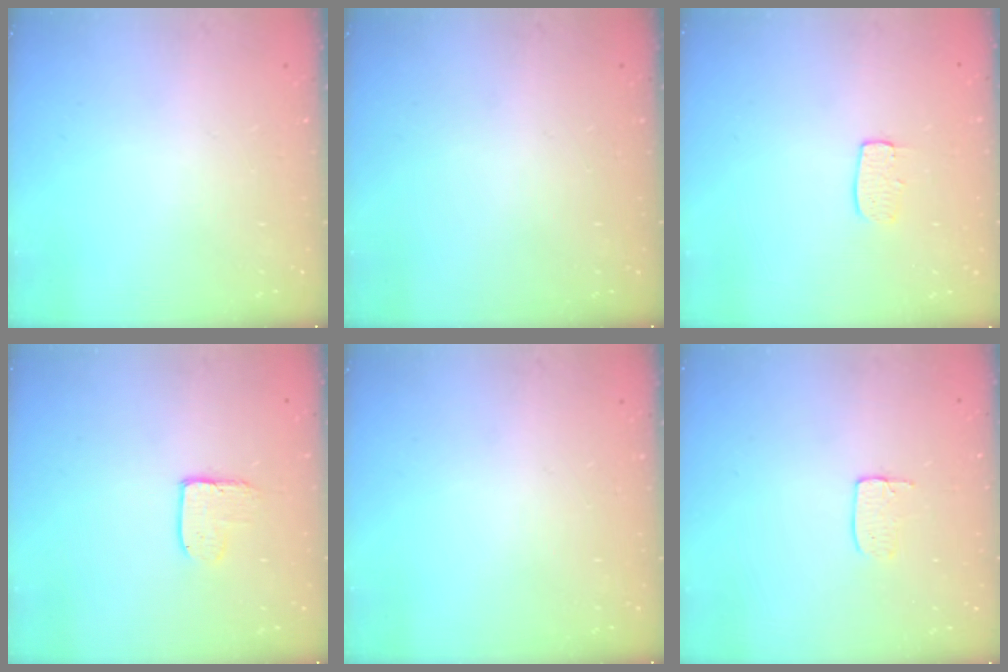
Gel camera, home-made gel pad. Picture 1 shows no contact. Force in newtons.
{"total": 0.0}
{"total": 5.6, "press": 5.6, "slide": 0.4}
{"total": 5.1, "press": 5.0, "slide": 0.4}
{"total": 0.0}
{"total": 3.7, "press": 3.7, "slide": 0.2}